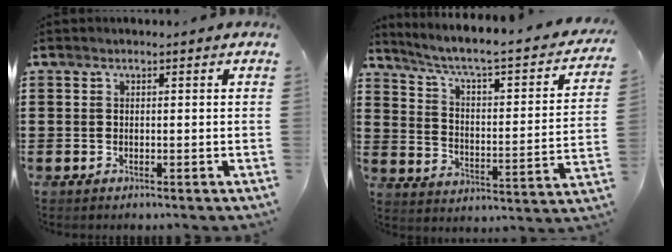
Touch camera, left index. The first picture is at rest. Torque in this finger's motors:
{"motor_torque": [0.97, -1.16, 0.03, -0.02]}